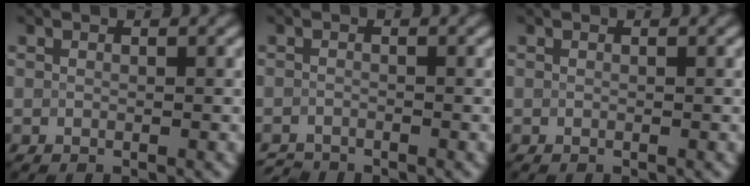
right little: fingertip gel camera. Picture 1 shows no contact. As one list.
[{"total": 1.4, "force": [-1.4, 0.1, 0.0], "torque": [0.003, -0.004, -0.029]}, {"total": 0.0}]